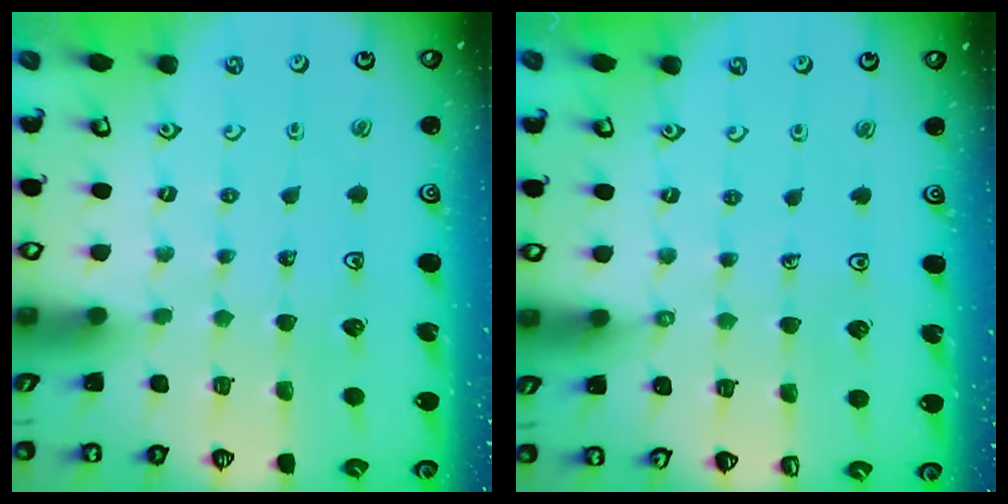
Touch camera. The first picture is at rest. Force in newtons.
{"total": 3.8, "press": 3.6, "slide": 1.2}